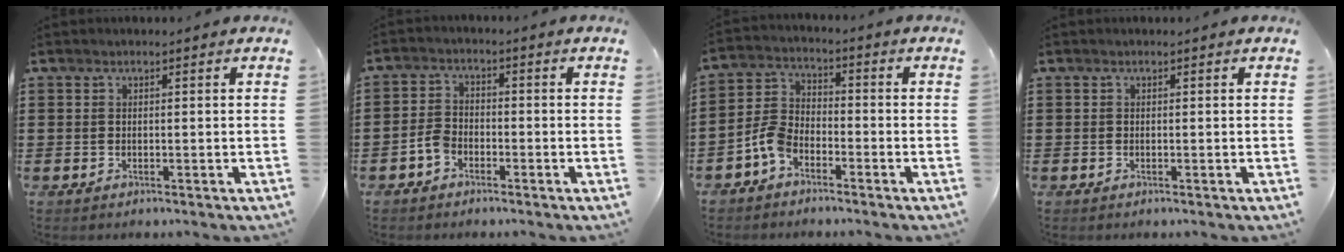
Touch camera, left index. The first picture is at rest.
{"total": 3.2, "force": [-1.9, 1.9, 1.7], "torque": [-0.055, 0.000, -0.043]}
{"total": 5.2, "force": [-3.4, 2.8, 2.8], "torque": [-0.077, 0.007, -0.072]}
{"total": 0.0}